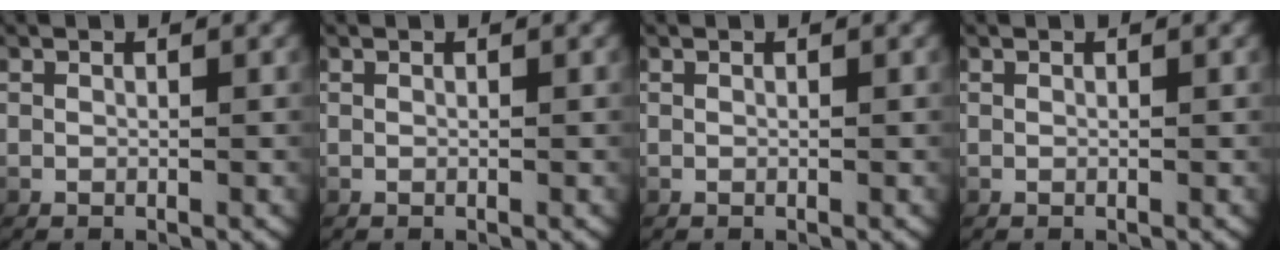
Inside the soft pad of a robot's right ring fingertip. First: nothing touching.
{"total": 0.0}
{"total": 0.0}
{"total": 0.0}